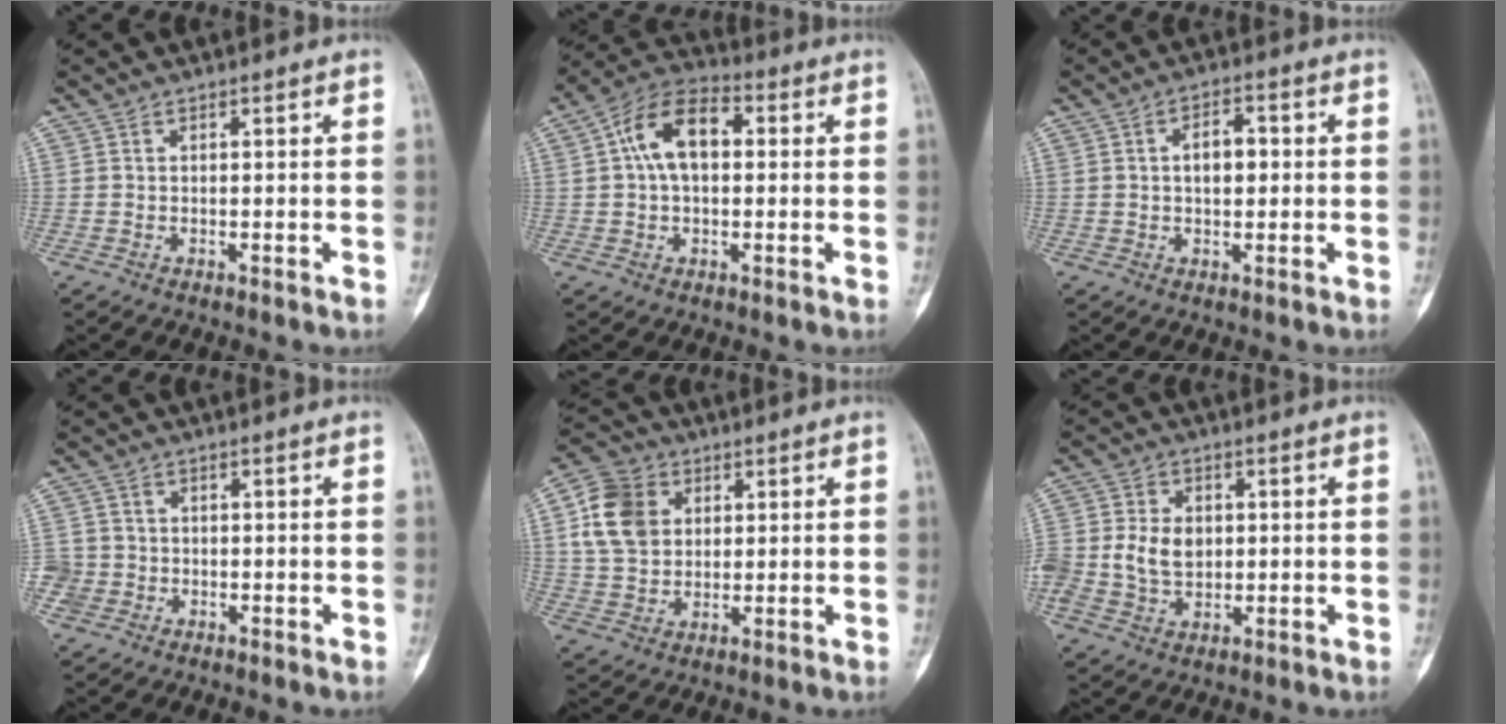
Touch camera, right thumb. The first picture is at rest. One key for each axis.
{"total": 11.7, "fx": 1.9, "fy": 6.9, "fz": 9.2, "tx": -0.158, "ty": 0.030, "tz": 0.023}
{"total": 5.2, "fx": 0.5, "fy": 2.9, "fz": 4.2, "tx": -0.058, "ty": 0.010, "tz": 0.003}
{"total": 3.0, "fx": -1.0, "fy": 2.8, "fz": 0.0, "tx": 0.016, "ty": 0.013, "tz": -0.025}
{"total": 11.2, "fx": 2.9, "fy": 8.8, "fz": 6.3, "tx": -0.099, "ty": 0.004, "tz": 0.051}
{"total": 9.3, "fx": 0.1, "fy": 7.1, "fz": 6.0, "tx": -0.107, "ty": 0.007, "tz": 0.009}